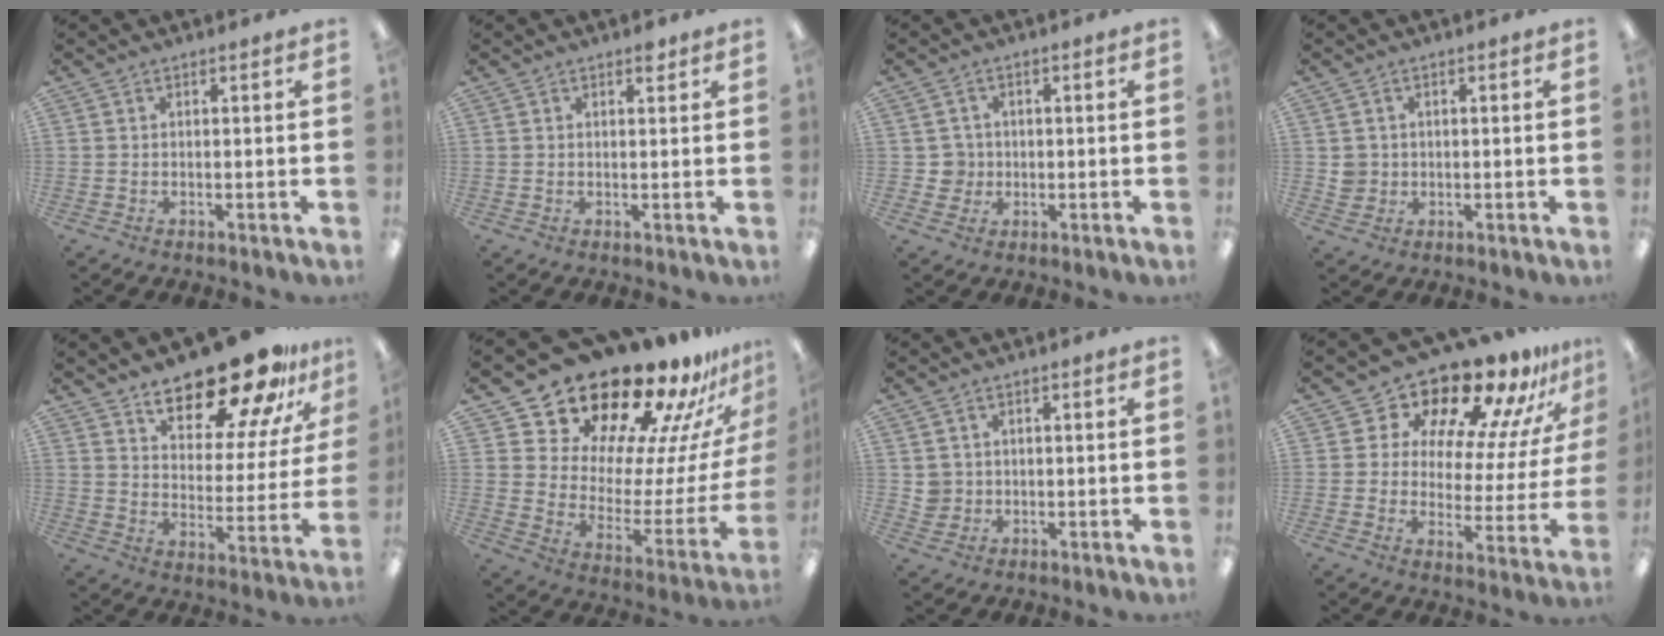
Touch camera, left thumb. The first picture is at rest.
{"total": 1.9, "force": [1.3, 0.8, 1.0], "torque": [-0.006, -0.005, 0.019]}
{"total": 4.2, "force": [0.1, 4.1, 0.4], "torque": [-0.009, 0.007, 0.002]}
{"total": 3.3, "force": [0.2, 3.3, 0.3], "torque": [-0.005, 0.003, 0.003]}
{"total": 20.3, "force": [16.5, 6.6, 9.8], "torque": [-0.149, -0.118, 0.278]}
{"total": 22.1, "force": [19.6, 8.0, 6.2], "torque": [-0.099, -0.165, 0.349]}
{"total": 3.4, "force": [0.6, 3.3, 0.2], "torque": [-0.004, 0.003, 0.010]}
{"total": 14.9, "force": [13.2, 5.4, 4.3], "torque": [-0.087, -0.120, 0.223]}